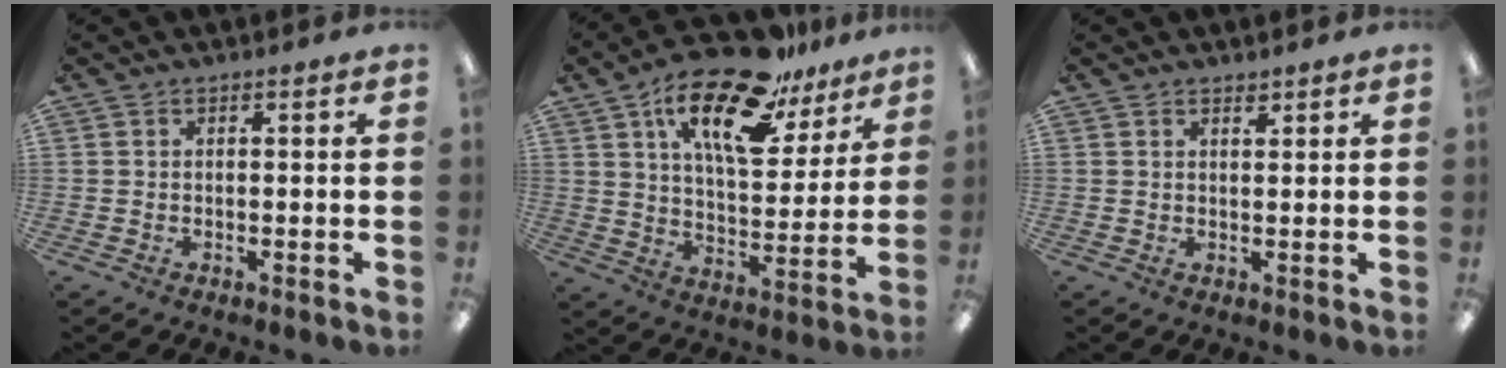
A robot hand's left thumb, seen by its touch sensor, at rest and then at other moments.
{"total": 21.7, "force": [13.7, 8.8, 14.3], "torque": [-0.232, -0.072, 0.231]}
{"total": 1.4, "force": [1.3, 0.3, 0.4], "torque": [-0.009, -0.003, 0.025]}